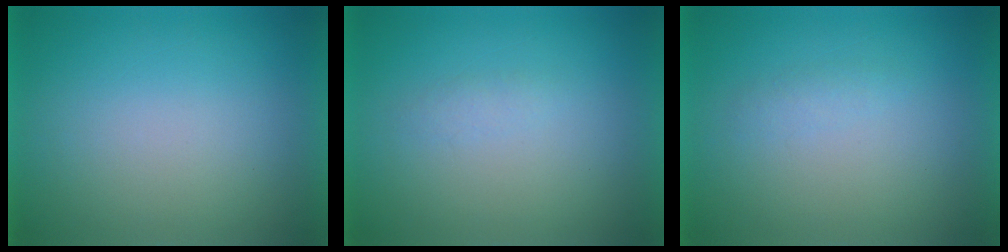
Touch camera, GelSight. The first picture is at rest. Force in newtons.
{"total": 1.2}
{"total": 1.3}